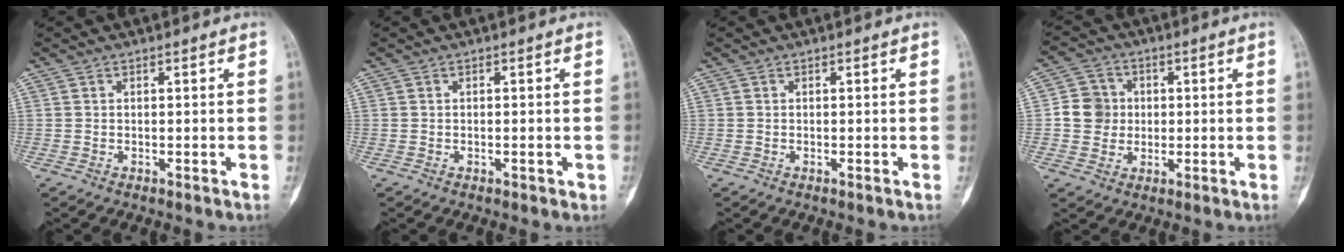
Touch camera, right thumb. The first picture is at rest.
{"total": 0.9, "force": [-0.3, 0.5, 0.7], "torque": [-0.005, 0.003, -0.004]}
{"total": 0.0}
{"total": 6.8, "force": [0.0, 6.4, 2.2], "torque": [-0.005, 0.009, -0.008]}